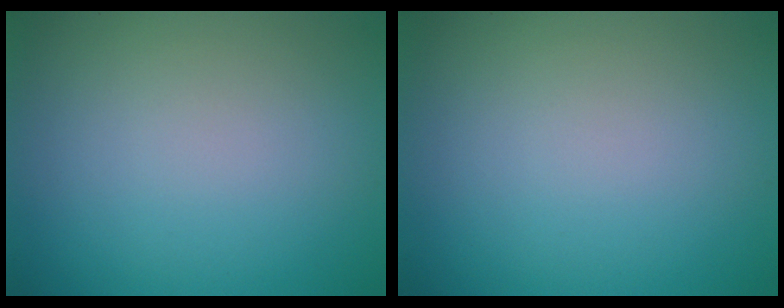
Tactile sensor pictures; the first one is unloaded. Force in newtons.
{"total": 0.0}